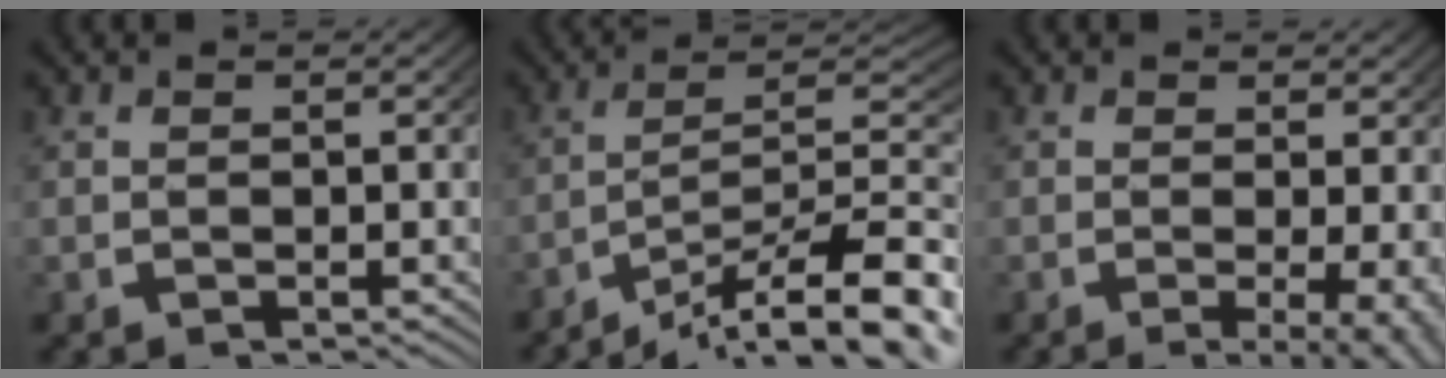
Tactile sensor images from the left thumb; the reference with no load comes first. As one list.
[{"total": 12.1, "force": [-5.3, 6.7, 8.5], "torque": [-0.130, -0.038, -0.067]}, {"total": 5.9, "force": [-2.5, 2.2, 4.8], "torque": [-0.070, -0.026, -0.027]}]